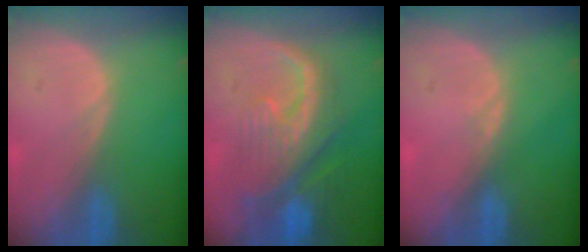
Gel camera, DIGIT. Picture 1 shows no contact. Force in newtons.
{"total": 9.9, "press": 9.0, "slide": 4.1}
{"total": 0.9, "press": 0.8, "slide": 0.3}